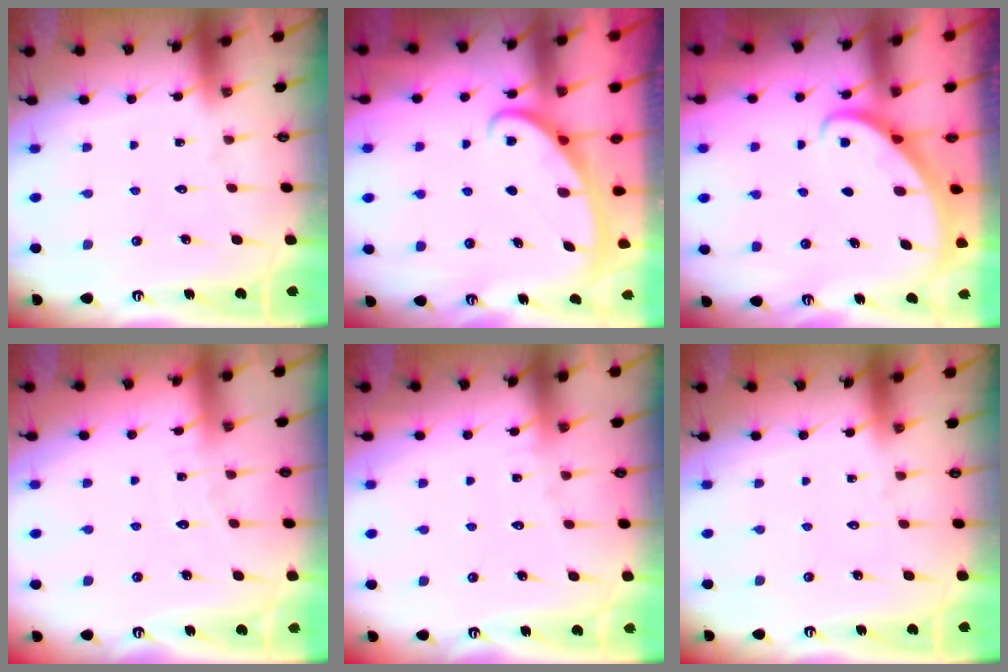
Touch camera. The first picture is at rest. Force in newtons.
{"total": 2.6, "press": 2.6, "slide": 0.4}
{"total": 2.8, "press": 2.8, "slide": 0.2}
{"total": 2.9, "press": 2.9, "slide": 0.4}
{"total": 5.5, "press": 5.5, "slide": 0.5}
{"total": 0.0}